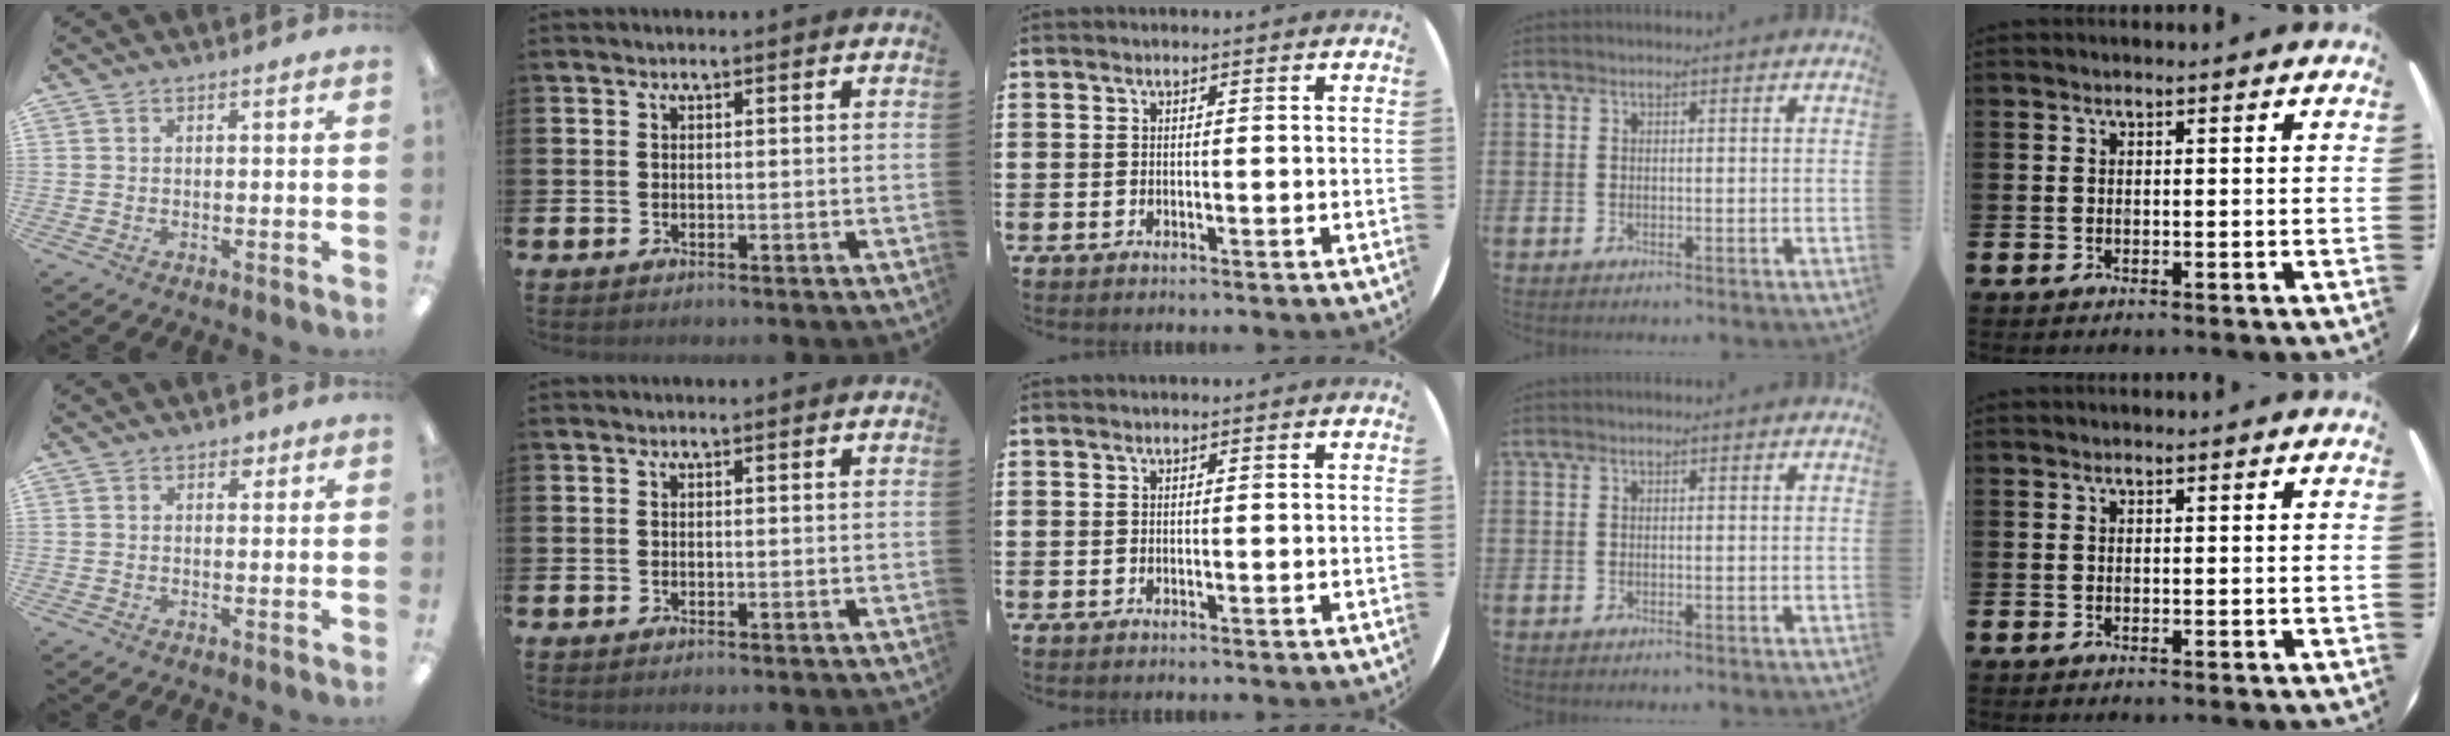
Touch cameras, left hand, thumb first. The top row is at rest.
{"thumb": {"total": 2.0, "force": [1.2, 1.3, 0.8], "torque": [-0.001, -0.003, 0.018]}}